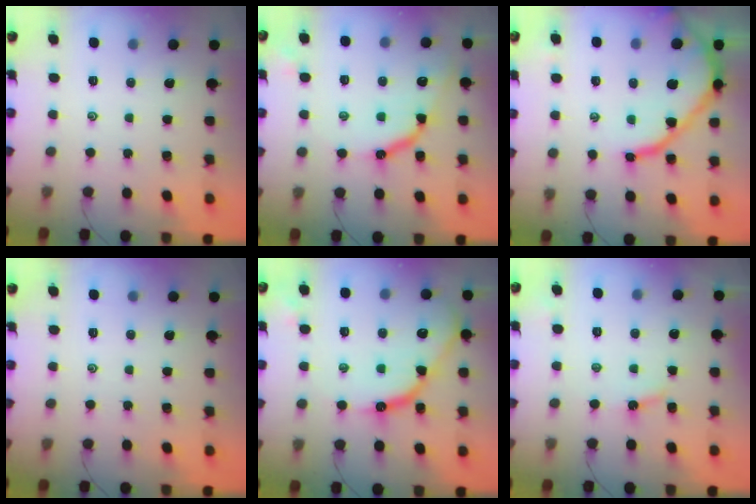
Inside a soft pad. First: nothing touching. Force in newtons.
{"total": 11.1, "press": 11.1, "slide": 0.9}
{"total": 13.7, "press": 13.7, "slide": 1.4}
{"total": 0.0}
{"total": 14.2, "press": 14.1, "slide": 1.1}
{"total": 3.3, "press": 3.3, "slide": 0.1}